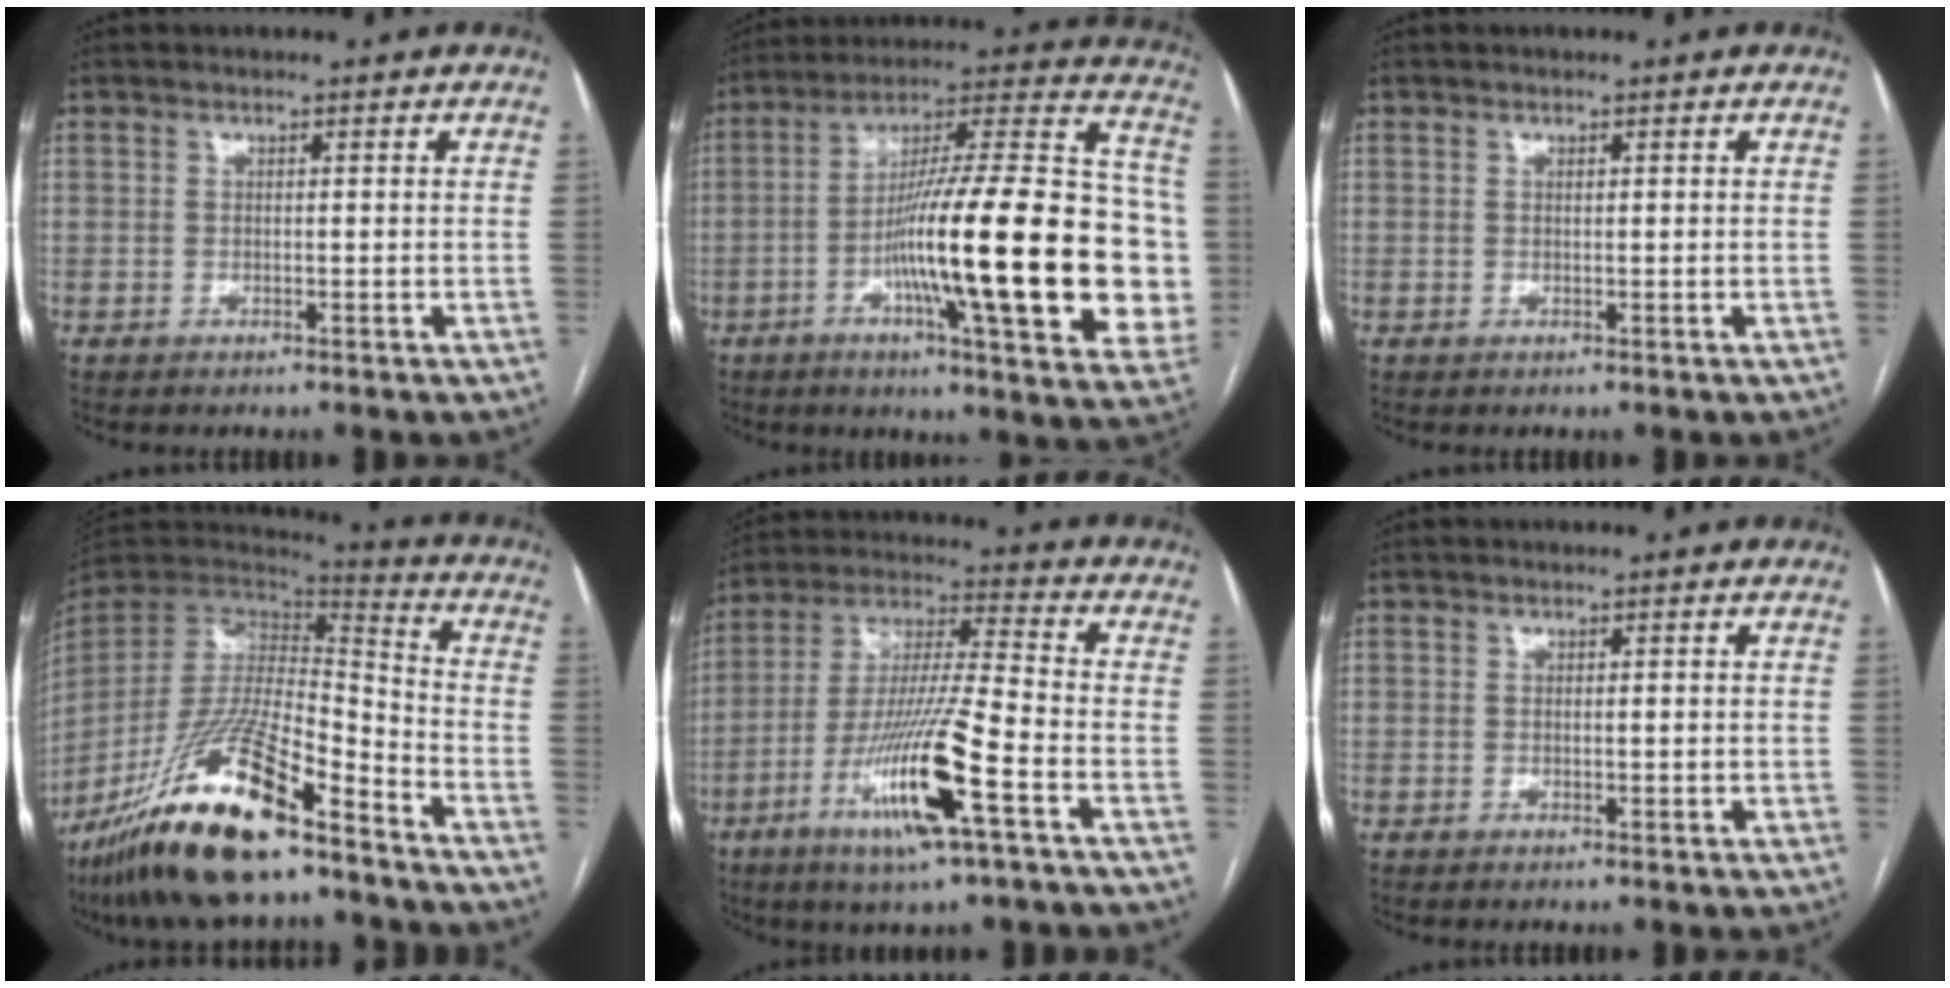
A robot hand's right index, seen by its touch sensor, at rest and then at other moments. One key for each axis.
{"total": 29.7, "fx": -5.4, "fy": 4.4, "fz": 28.9, "tx": -0.372, "ty": 0.006, "tz": -0.088}
{"total": 0.0}
{"total": 22.5, "fx": -15.7, "fy": 4.3, "fz": 15.5, "tx": -0.311, "ty": -0.034, "tz": -0.285}
{"total": 16.0, "fx": -6.8, "fy": 0.5, "fz": 14.4, "tx": -0.287, "ty": -0.017, "tz": -0.125}
{"total": 0.7, "fx": 0.1, "fy": 0.4, "fz": 0.6, "tx": -0.010, "ty": -0.002, "tz": 0.004}